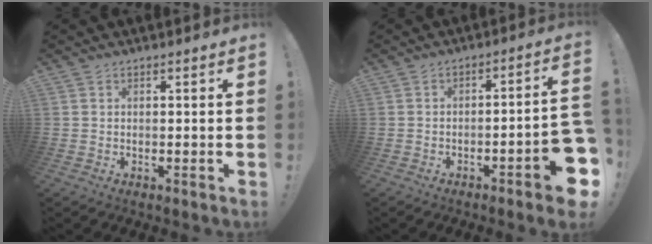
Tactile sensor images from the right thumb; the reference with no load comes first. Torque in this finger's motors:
{"motor_torque": [2.17, 2.24, 1.47, -1.30, 0.02]}